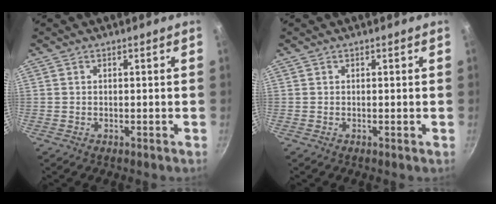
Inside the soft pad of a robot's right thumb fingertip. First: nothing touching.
{"total": 0.0}